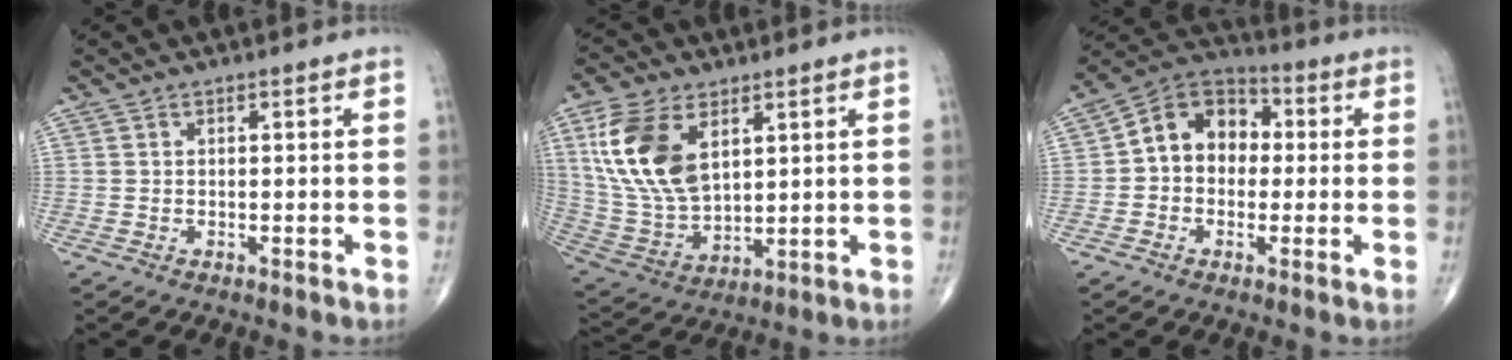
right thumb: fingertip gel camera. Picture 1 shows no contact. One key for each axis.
{"total": 16.2, "fx": 5.9, "fy": 9.3, "fz": 11.9, "tx": -0.232, "ty": -0.020, "tz": 0.125}
{"total": 11.6, "fx": 0.5, "fy": 9.1, "fz": 7.2, "tx": -0.086, "ty": 0.036, "tz": -0.007}